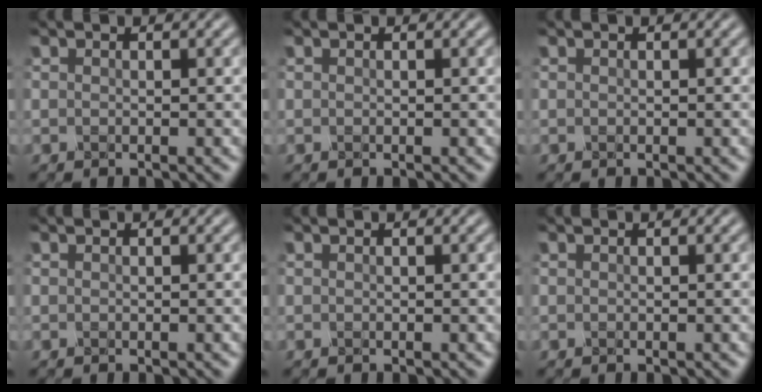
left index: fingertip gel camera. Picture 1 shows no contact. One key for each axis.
{"total": 0.0}
{"total": 0.0}
{"total": 0.0}
{"total": 0.0}
{"total": 0.0}